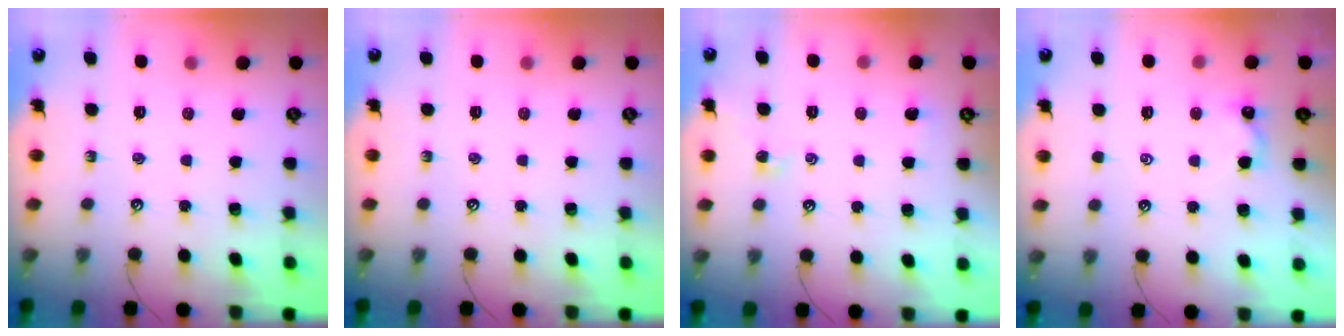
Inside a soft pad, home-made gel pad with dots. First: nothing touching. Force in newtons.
{"total": 0.0}
{"total": 1.1, "press": 1.0, "slide": 0.4}
{"total": 1.5, "press": 1.5, "slide": 0.3}